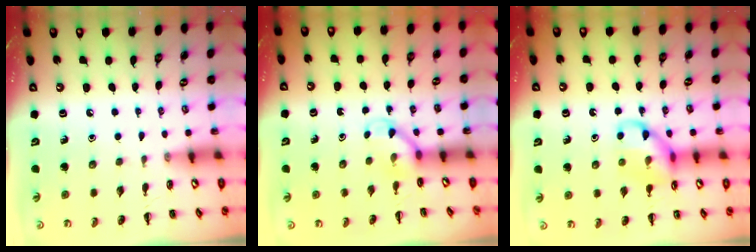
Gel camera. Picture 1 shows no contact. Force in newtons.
{"total": 3.5, "press": 3.3, "slide": 1.2}
{"total": 11.4, "press": 11.3, "slide": 1.4}